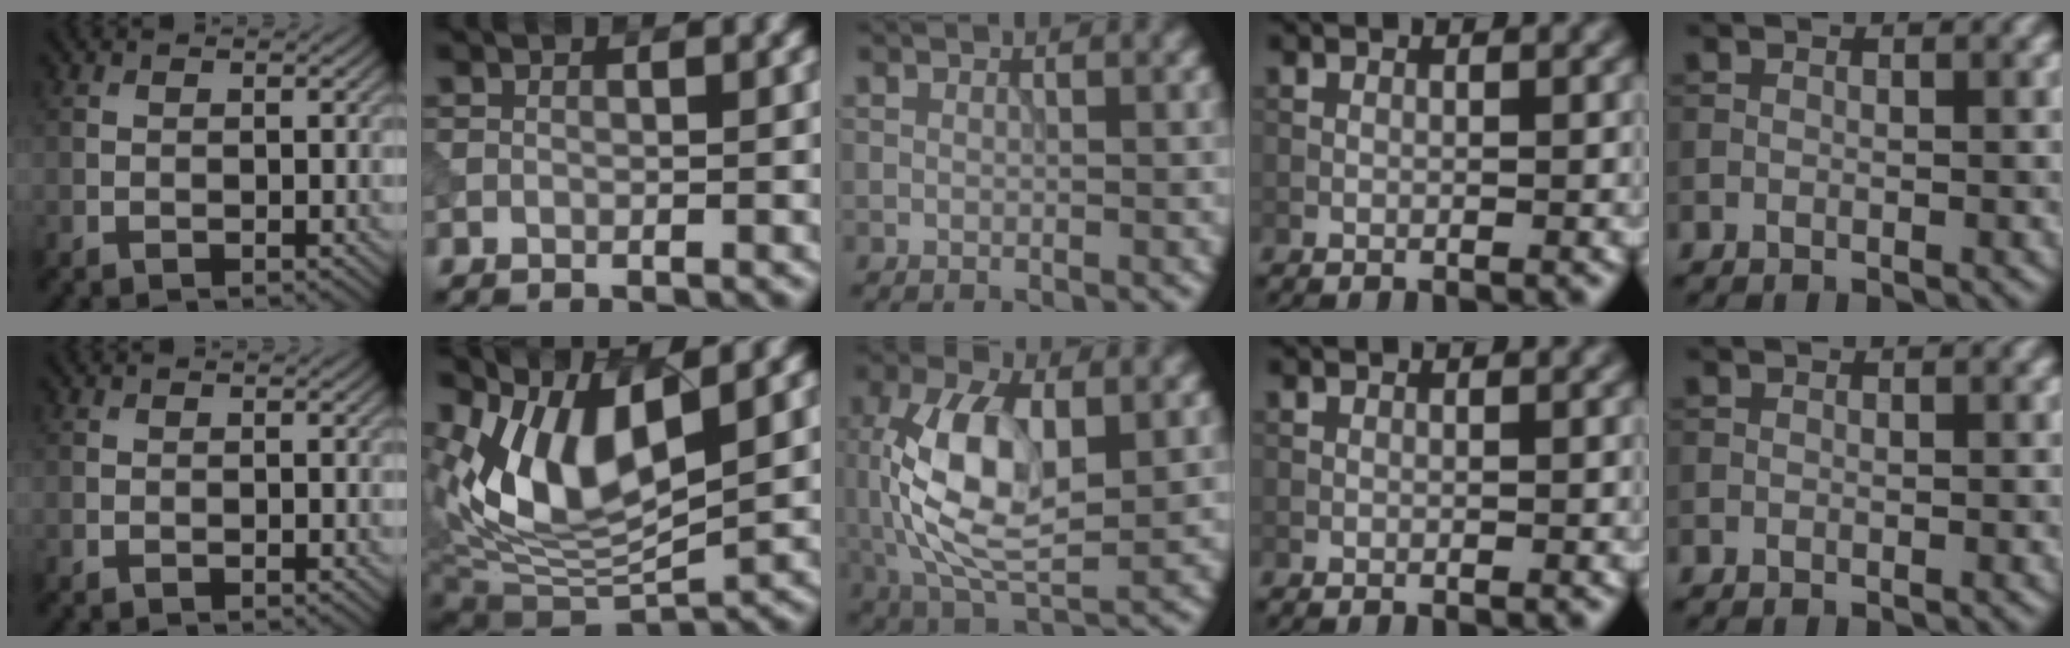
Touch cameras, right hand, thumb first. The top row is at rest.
{"index": {"total": 8.9, "force": [3.3, 4.3, 7.1], "torque": [-0.142, -0.004, 0.067]}, "middle": {"total": 9.2, "force": [0.1, 4.6, 8.0], "torque": [-0.165, 0.001, 0.005]}}